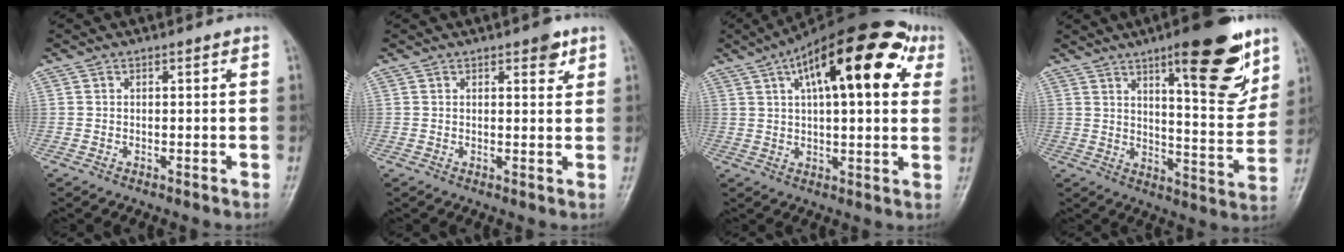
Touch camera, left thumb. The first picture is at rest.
{"total": 3.1, "force": [1.9, 1.4, 2.1], "torque": [-0.015, -0.007, 0.021]}
{"total": 22.3, "force": [8.8, 8.6, 18.6], "torque": [-0.260, 0.022, 0.126]}
{"total": 17.3, "force": [10.0, 4.7, 13.2], "torque": [-0.150, -0.060, 0.148]}